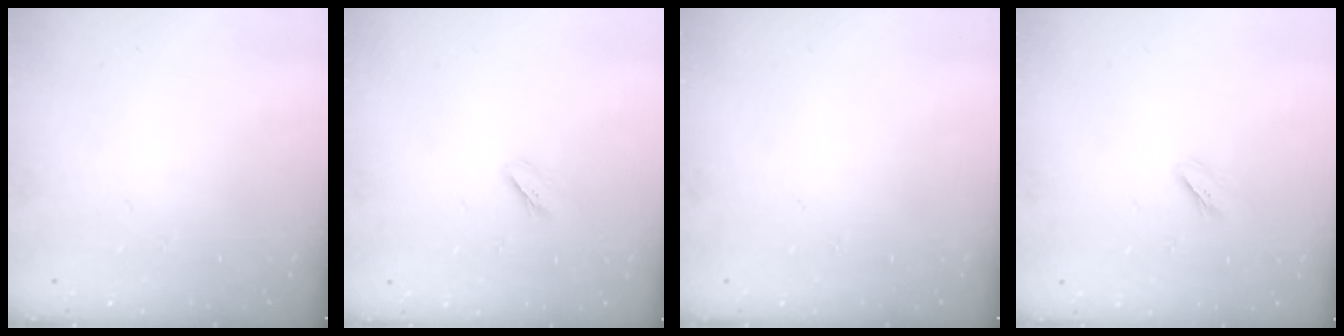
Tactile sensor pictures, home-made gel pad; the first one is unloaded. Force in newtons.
{"total": 2.4, "press": 2.2, "slide": 0.9}
{"total": 0.0}
{"total": 2.4, "press": 2.2, "slide": 0.9}